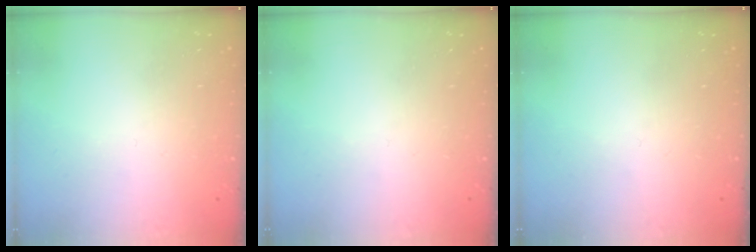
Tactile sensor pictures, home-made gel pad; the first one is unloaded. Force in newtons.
{"total": 0.0}
{"total": 0.0}